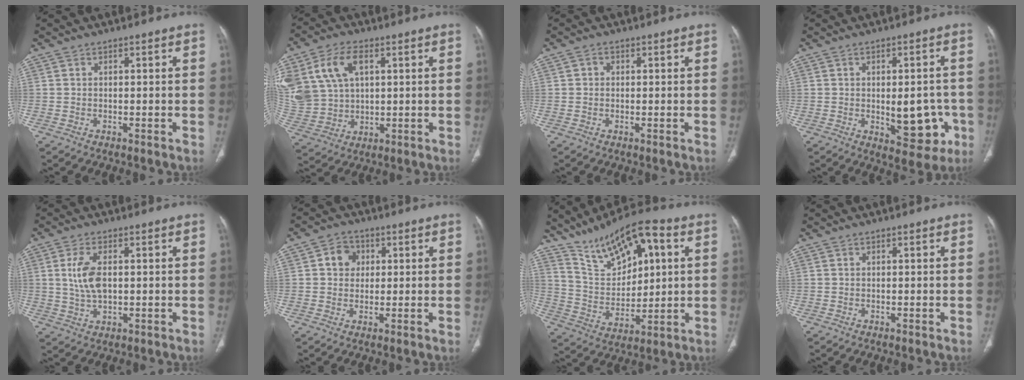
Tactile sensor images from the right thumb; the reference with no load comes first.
{"total": 16.1, "force": [5.8, 10.9, 10.3], "torque": [-0.232, -0.002, 0.124]}
{"total": 1.2, "force": [0.2, 1.1, 0.4], "torque": [-0.001, 0.003, 0.000]}
{"total": 10.9, "force": [-2.3, 5.7, 9.0], "torque": [-0.078, 0.005, -0.015]}
{"total": 6.5, "force": [1.0, 3.3, 5.5], "torque": [-0.118, -0.002, 0.021]}
{"total": 4.9, "force": [1.1, 4.3, 2.1], "torque": [-0.007, 0.003, 0.014]}
{"total": 16.4, "force": [7.9, 7.6, 12.2], "torque": [-0.174, -0.012, 0.150]}
{"total": 0.0}